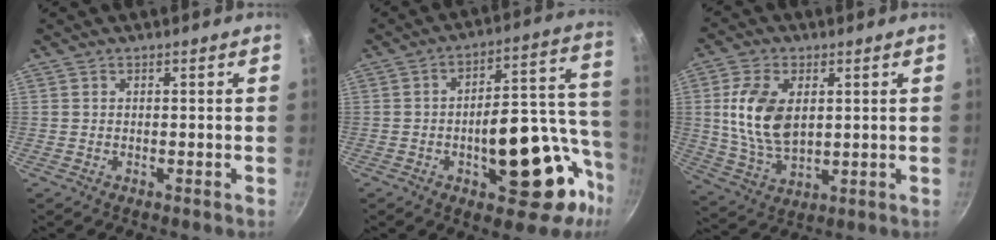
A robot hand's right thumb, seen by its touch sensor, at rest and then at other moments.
{"total": 24.4, "force": [-7.8, 12.1, 19.7], "torque": [-0.200, 0.052, -0.095]}
{"total": 12.7, "force": [2.3, 7.7, 9.9], "torque": [-0.180, -0.016, 0.049]}